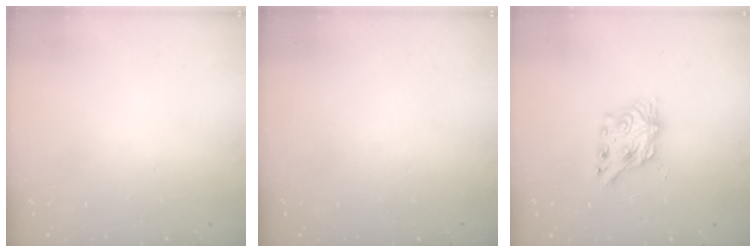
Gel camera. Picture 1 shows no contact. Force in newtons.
{"total": 0.0}
{"total": 7.2, "press": 7.2, "slide": 0.1}